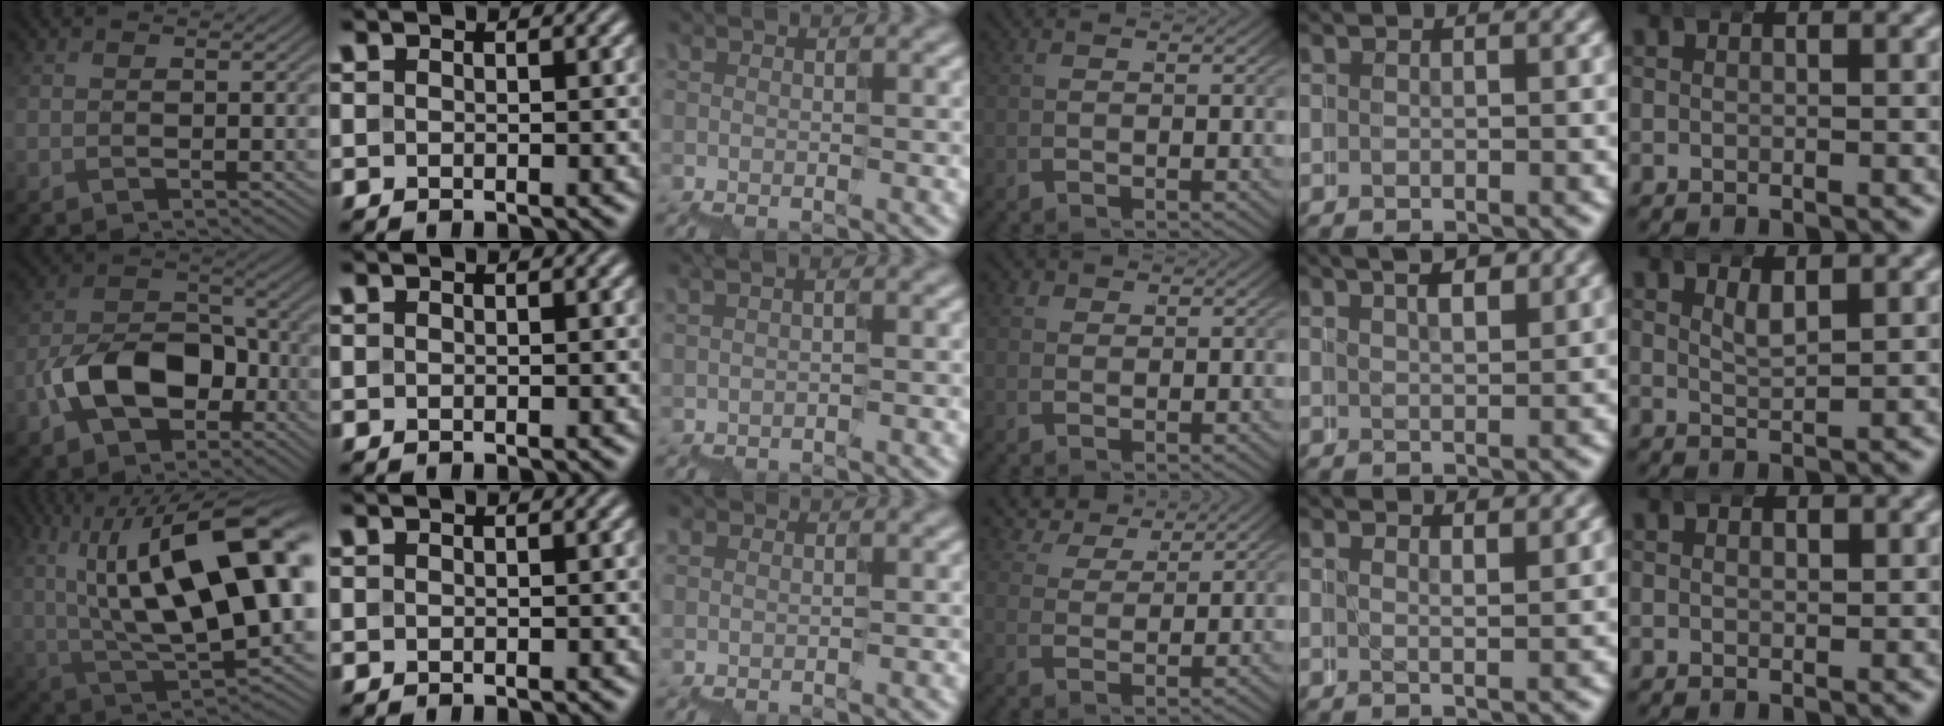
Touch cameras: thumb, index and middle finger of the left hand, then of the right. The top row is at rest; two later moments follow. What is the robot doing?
{"motion": "wrap", "object": "belt"}